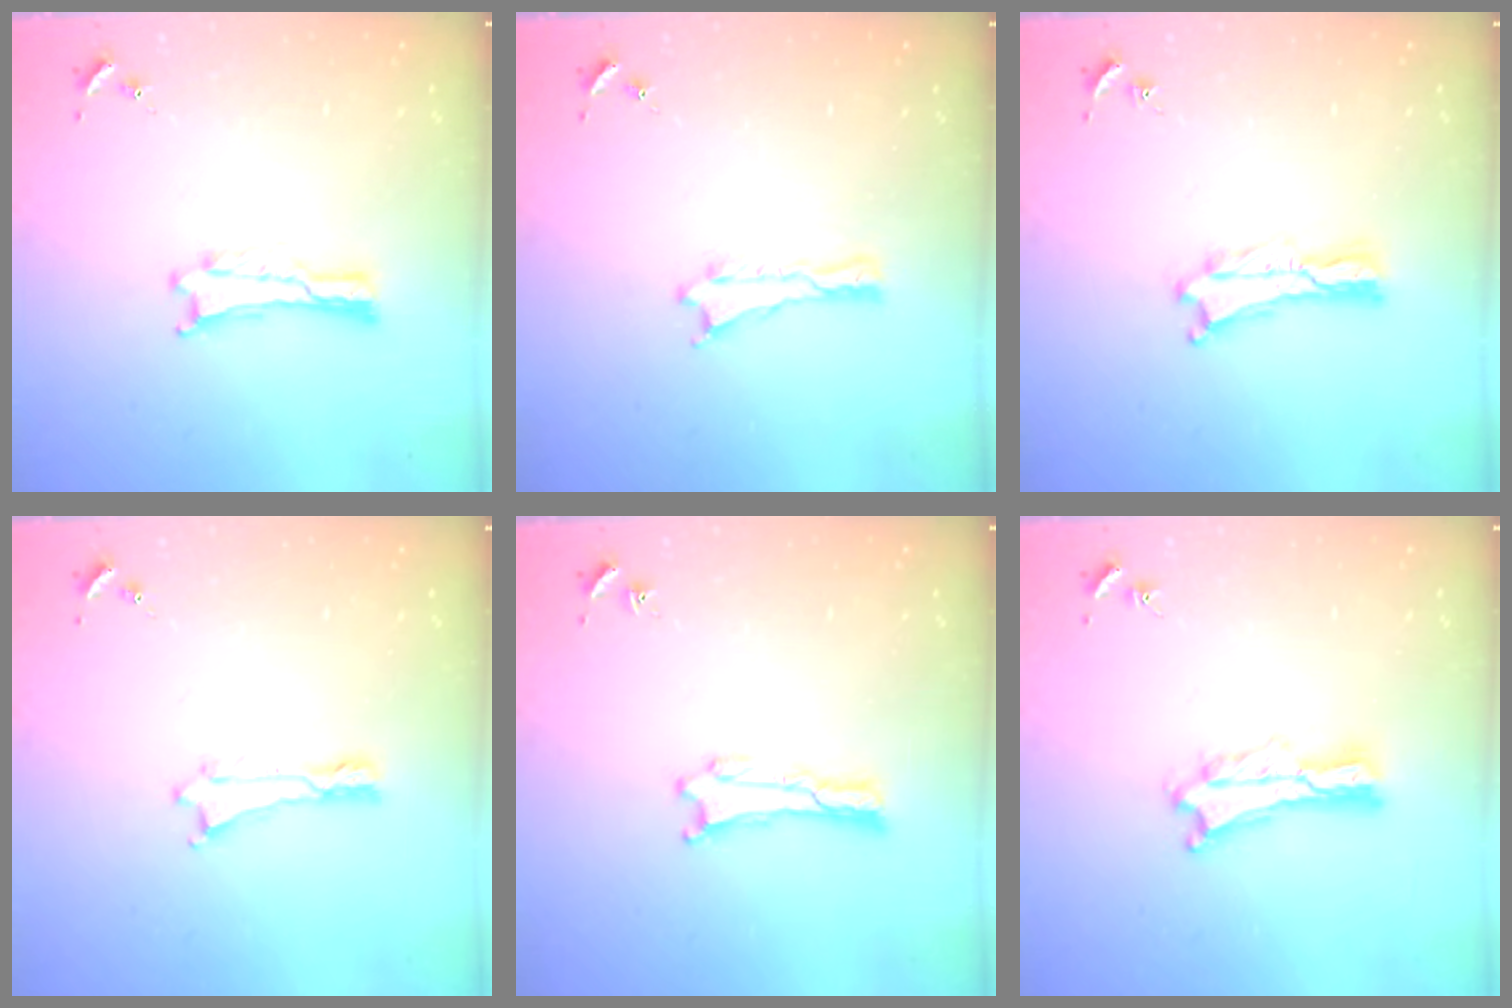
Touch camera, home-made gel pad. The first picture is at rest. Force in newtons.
{"total": 0.0}
{"total": 0.0}
{"total": 0.0}
{"total": 0.0}
{"total": 1.8, "press": 1.8, "slide": 0.2}